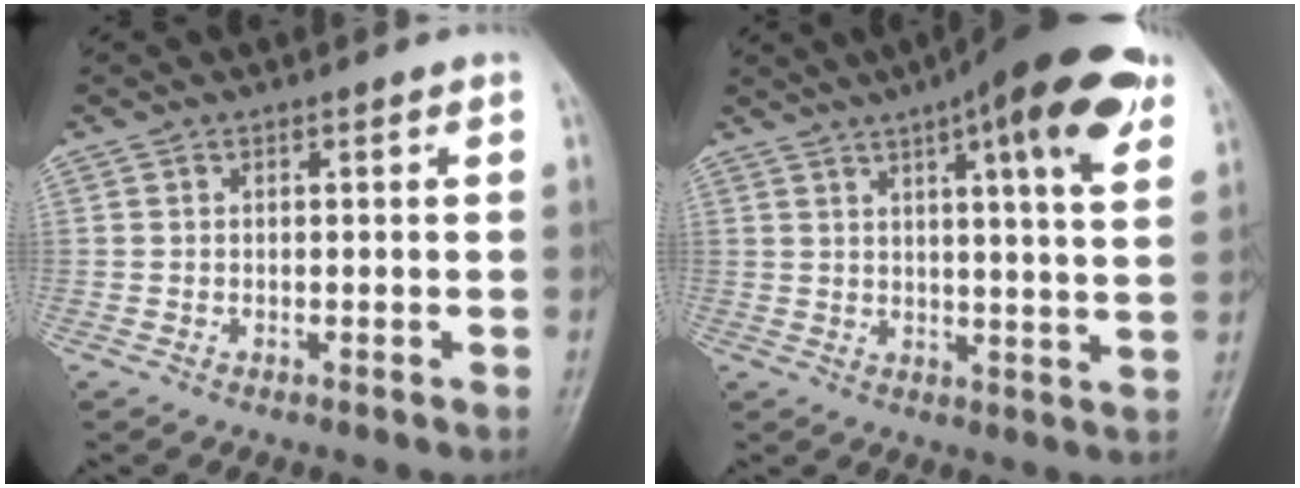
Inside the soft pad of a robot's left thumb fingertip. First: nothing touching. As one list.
[{"total": 18.2, "force": [9.6, 3.7, 15.0], "torque": [-0.196, -0.018, 0.126]}]